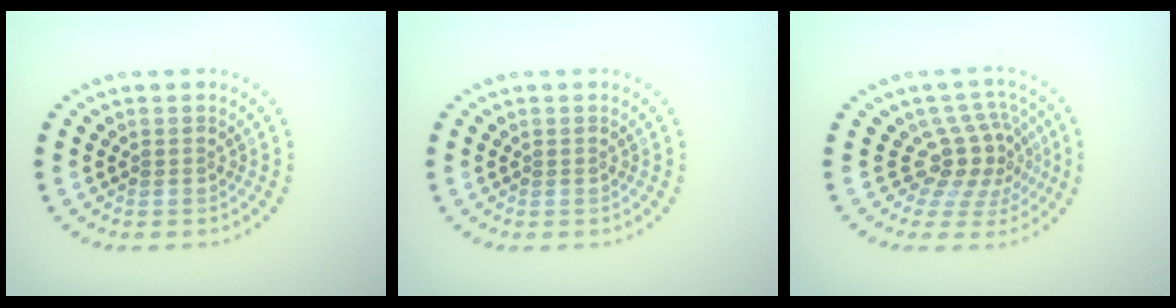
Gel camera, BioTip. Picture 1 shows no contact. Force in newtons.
{"total": 0.0}
{"total": 4.1, "press": 2.9, "slide": 3.0}